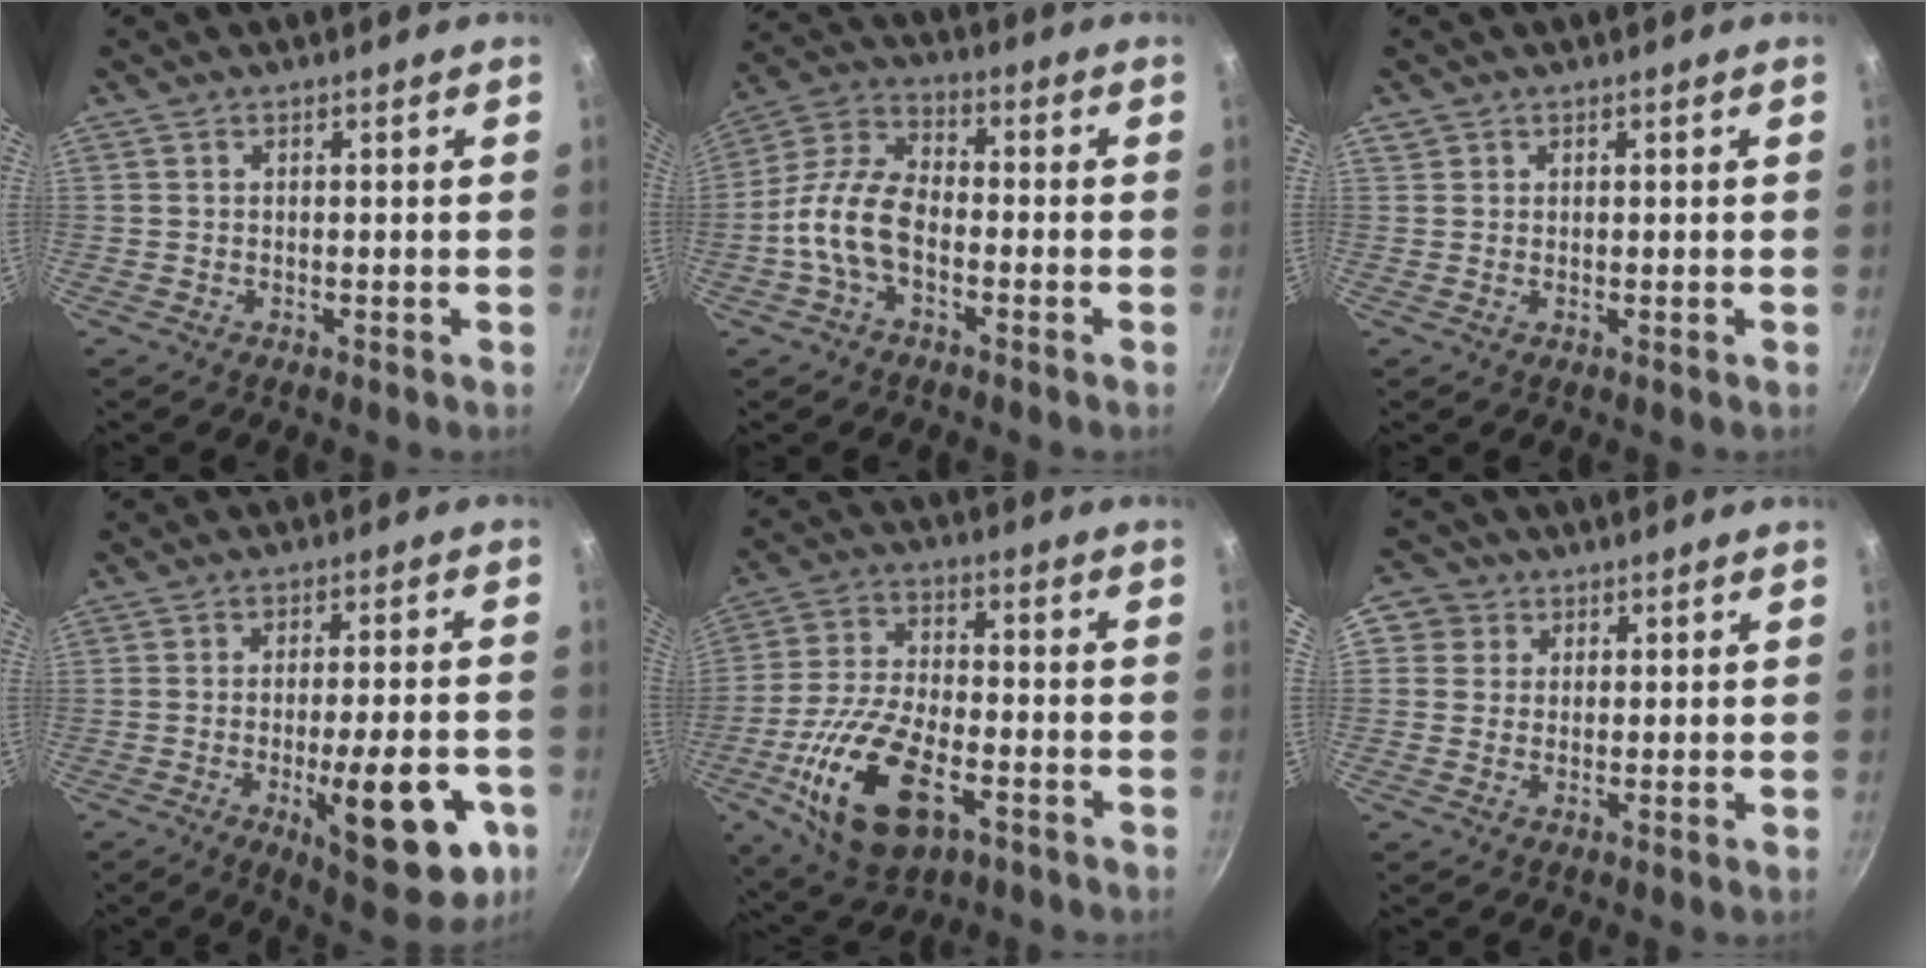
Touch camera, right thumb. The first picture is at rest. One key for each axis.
{"total": 11.2, "fx": -3.1, "fy": 6.4, "fz": 8.6, "tx": -0.160, "ty": 0.042, "tz": -0.074}
{"total": 1.0, "fx": 0.5, "fy": 0.9, "fz": 0.2, "tx": 0.005, "ty": 0.004, "tz": 0.007}
{"total": 17.3, "fx": -5.8, "fy": 5.5, "fz": 15.3, "tx": -0.182, "ty": 0.012, "tz": -0.072}
{"total": 18.4, "fx": -6.9, "fy": 9.2, "fz": 14.3, "tx": -0.277, "ty": 0.017, "tz": -0.126}
{"total": 4.7, "fx": 1.3, "fy": 4.5, "fz": 0.9, "tx": 0.024, "ty": 0.002, "tz": 0.009}